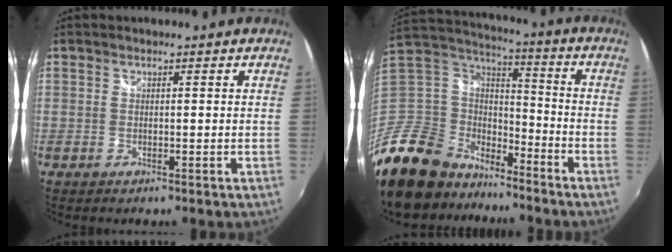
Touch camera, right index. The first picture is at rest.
{"total": 21.9, "force": [-15.7, 12.7, 8.4], "torque": [-0.215, 0.019, -0.275]}